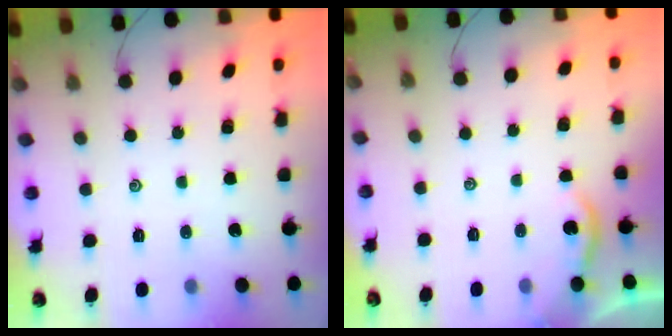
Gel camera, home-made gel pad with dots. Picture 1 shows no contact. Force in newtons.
{"total": 1.8, "press": 1.7, "slide": 0.5}